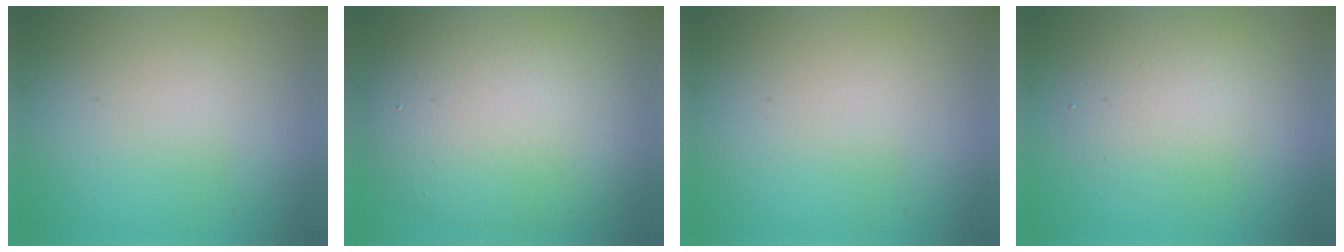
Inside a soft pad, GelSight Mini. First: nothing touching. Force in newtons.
{"total": 10.4, "press": 10.4, "slide": 0.6}
{"total": 0.0}
{"total": 3.8, "press": 3.8, "slide": 0.1}